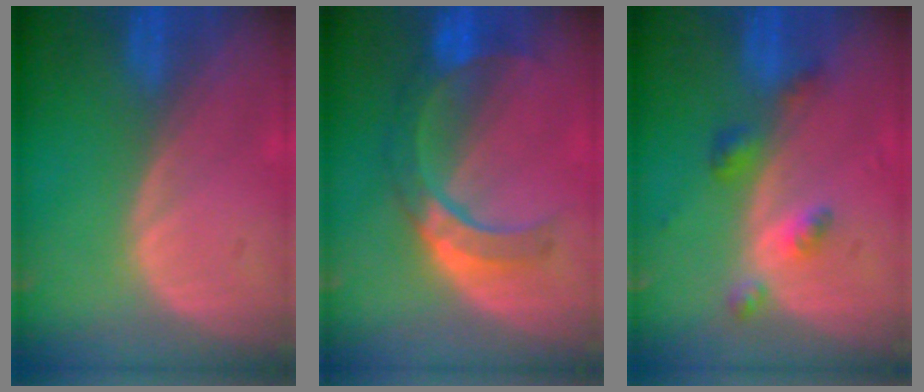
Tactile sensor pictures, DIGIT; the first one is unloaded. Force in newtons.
{"total": 7.2, "press": 7.1, "slide": 1.1}
{"total": 4.2, "press": 3.9, "slide": 1.6}